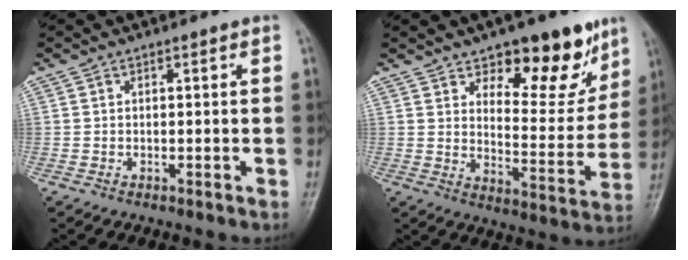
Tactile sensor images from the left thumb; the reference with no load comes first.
{"total": 14.7, "force": [9.7, 6.8, 8.8], "torque": [-0.062, -0.065, 0.145]}